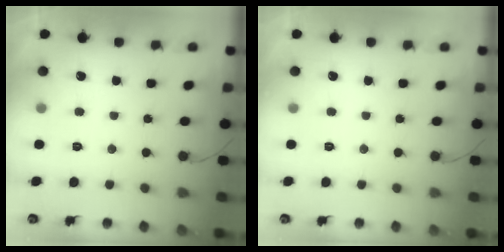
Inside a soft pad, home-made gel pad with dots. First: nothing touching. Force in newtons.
{"total": 0.0}